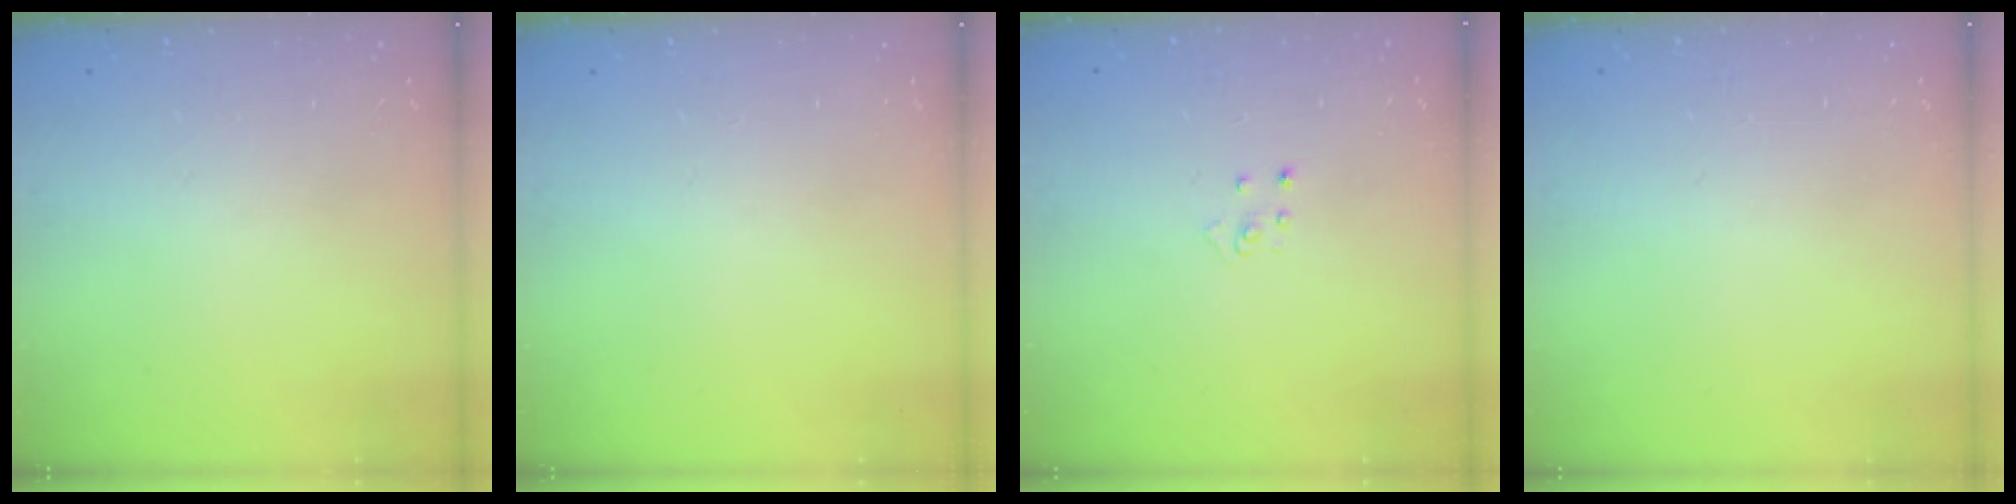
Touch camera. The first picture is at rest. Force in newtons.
{"total": 0.0}
{"total": 2.8, "press": 2.8, "slide": 0.3}
{"total": 0.0}